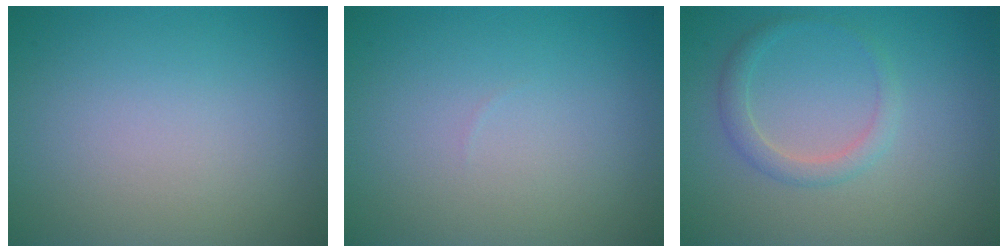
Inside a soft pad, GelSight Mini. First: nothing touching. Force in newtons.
{"total": 0.0}
{"total": 1.7, "press": 1.7, "slide": 0.1}